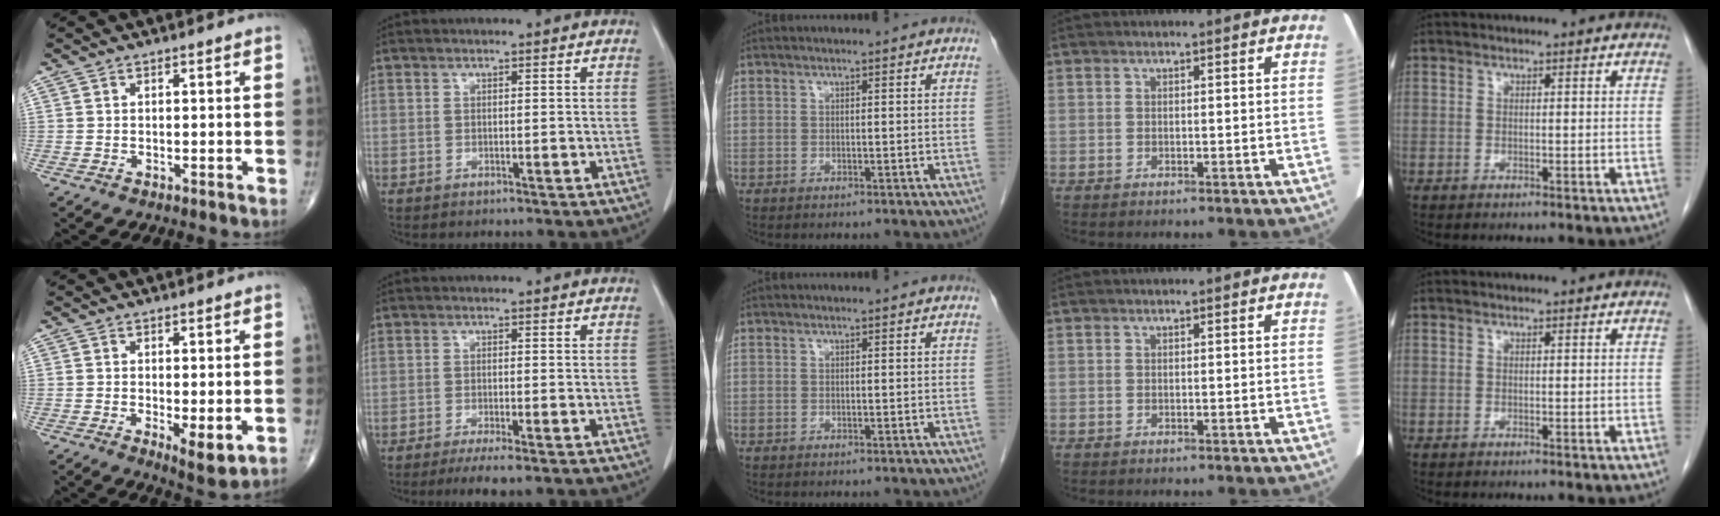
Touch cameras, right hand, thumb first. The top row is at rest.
{"thumb": {"total": 4.9, "force": [-0.8, 1.7, 4.5], "torque": [-0.068, -0.018, -0.010]}, "index": {"total": 5.1, "force": [-3.6, 0.4, 3.6], "torque": [-0.052, -0.013, -0.053]}}